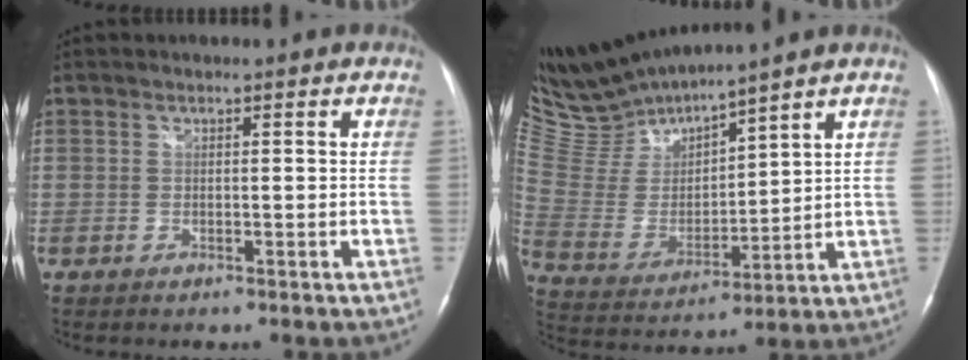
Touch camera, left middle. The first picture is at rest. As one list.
[{"total": 11.6, "force": [11.4, 0.1, 2.1], "torque": [-0.069, -0.002, 0.247]}]